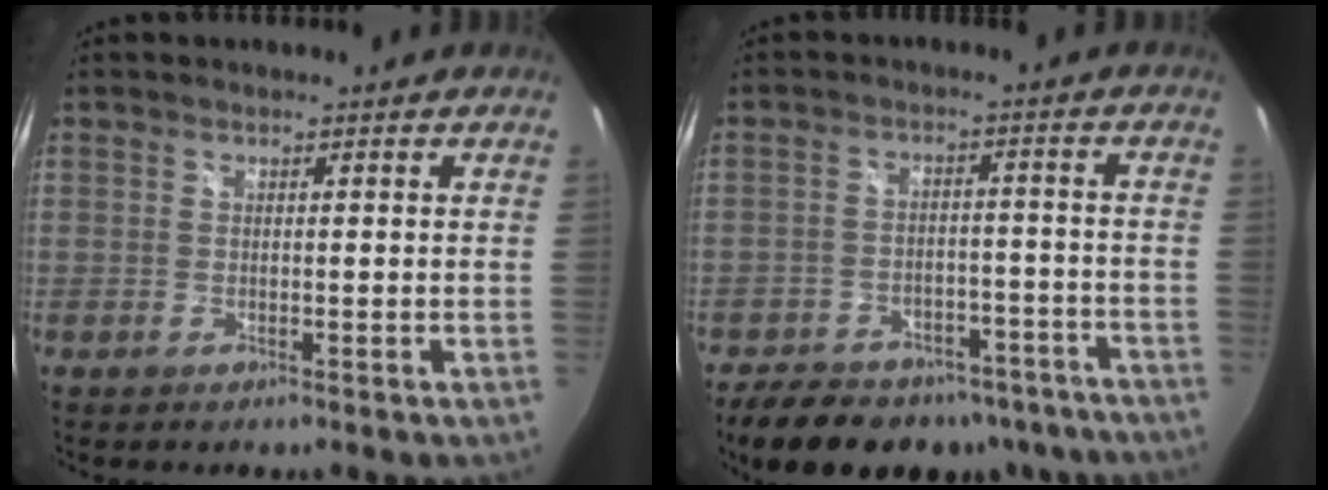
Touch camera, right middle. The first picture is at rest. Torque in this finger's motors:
{"motor_torque": [0.93, -1.21, 0.22, 0.09]}